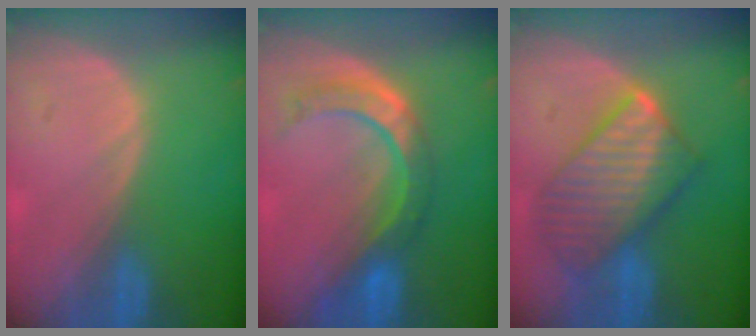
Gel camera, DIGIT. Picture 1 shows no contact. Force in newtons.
{"total": 8.2, "press": 7.2, "slide": 3.9}
{"total": 10.1, "press": 10.1, "slide": 0.7}